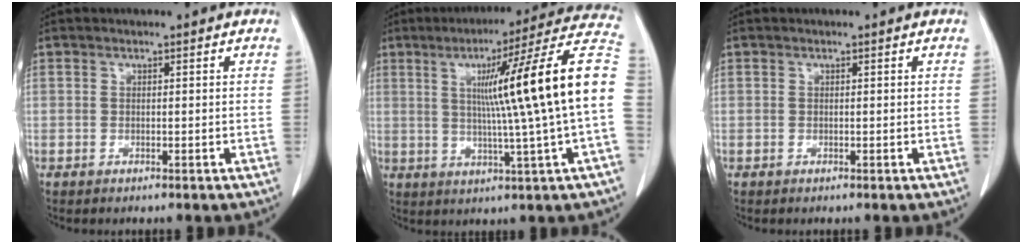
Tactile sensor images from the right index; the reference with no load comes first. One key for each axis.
{"total": 20.1, "fx": 1.8, "fy": -1.7, "fz": 20.0, "tx": -0.265, "ty": 0.025, "tz": 0.015}
{"total": 0.0}